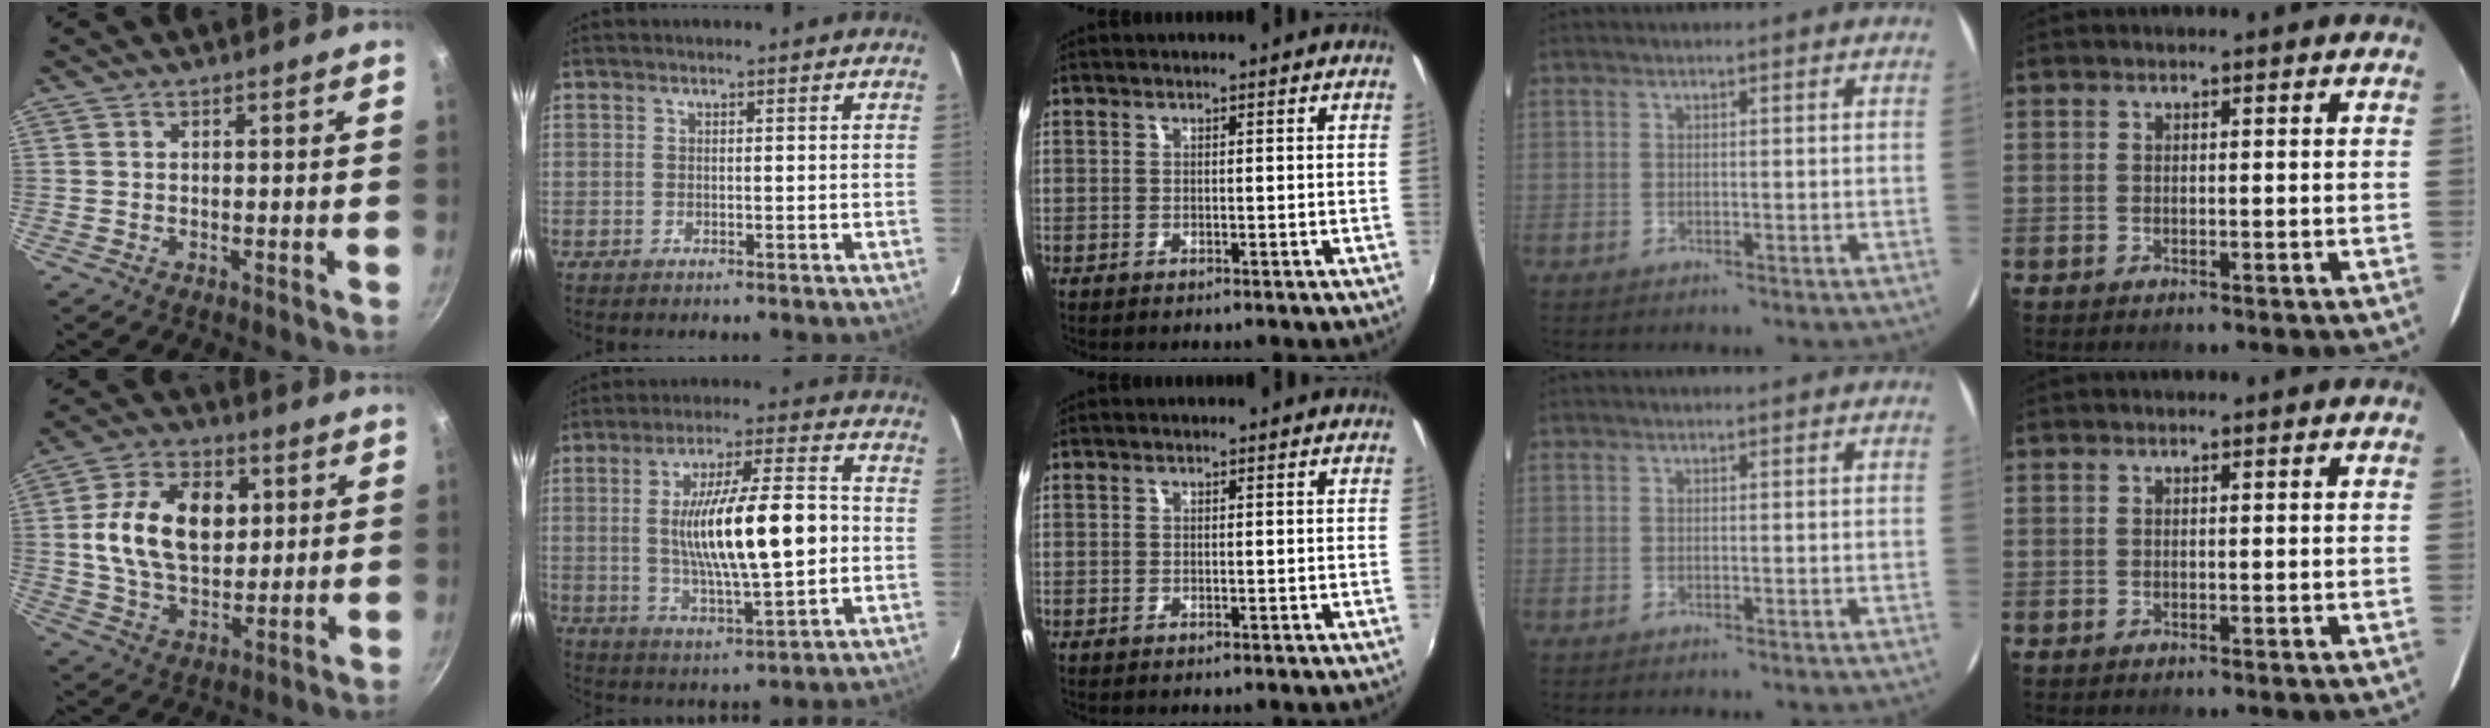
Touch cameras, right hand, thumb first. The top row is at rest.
{"thumb": {"total": 16.7, "force": [3.1, 11.1, 12.1], "torque": [-0.185, 0.001, 0.049]}, "index": {"total": 16.8, "force": [-0.6, 3.5, 16.5], "torque": [-0.280, 0.002, 0.000]}}